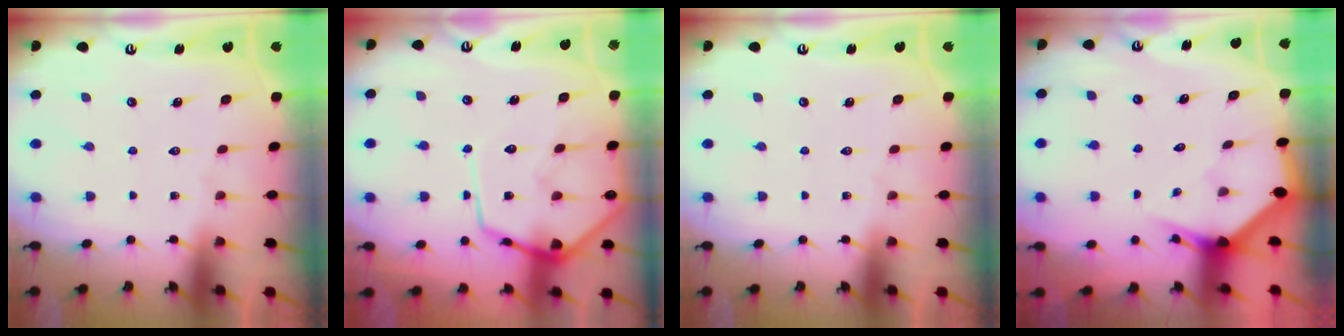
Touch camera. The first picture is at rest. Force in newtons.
{"total": 12.9, "press": 12.9, "slide": 1.2}
{"total": 0.0}
{"total": 2.7, "press": 2.7, "slide": 0.1}